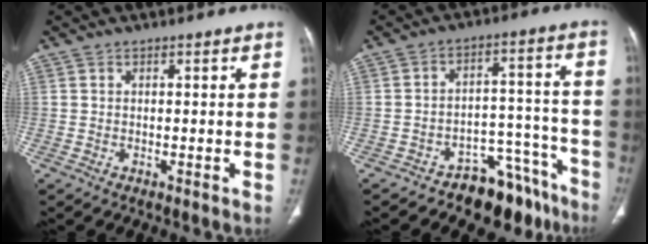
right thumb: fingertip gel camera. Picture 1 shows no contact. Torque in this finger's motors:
{"motor_torque": [1.45, -0.02, -0.08, -0.09, 0.00]}